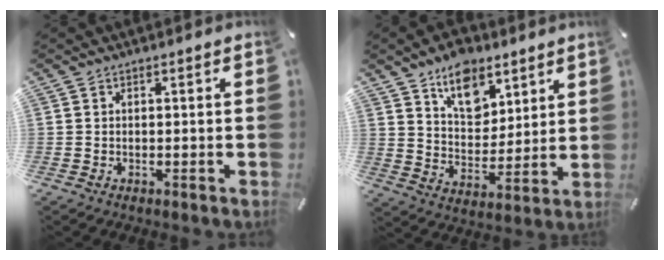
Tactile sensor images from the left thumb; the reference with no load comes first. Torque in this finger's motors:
{"motor_torque": [2.05, 1.24, 1.40, -1.24, 0.17]}